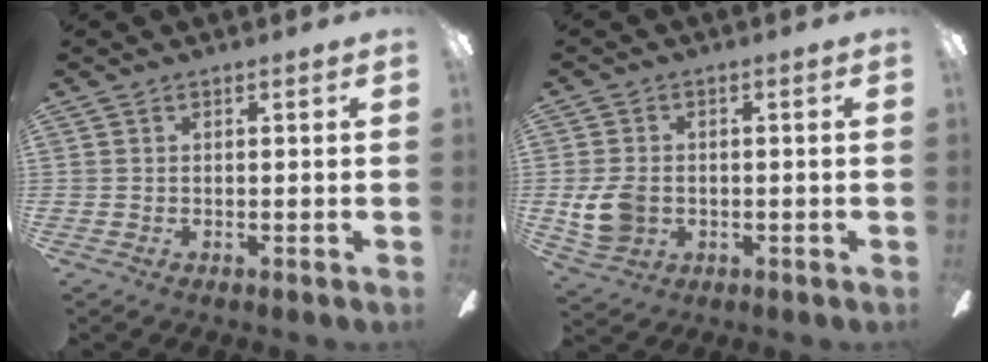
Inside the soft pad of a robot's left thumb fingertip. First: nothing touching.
{"total": 7.7, "force": [-1.0, 6.1, 4.6], "torque": [-0.103, 0.008, -0.018]}